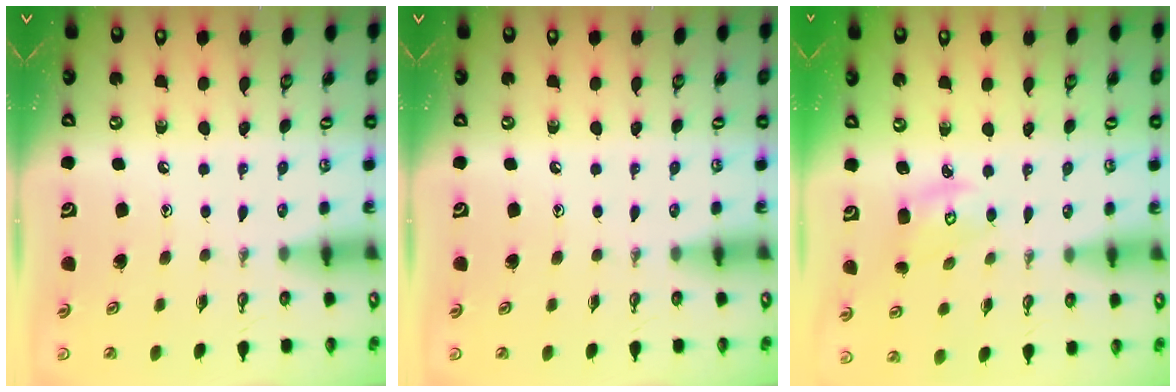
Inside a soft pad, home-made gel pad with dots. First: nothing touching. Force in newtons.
{"total": 0.0}
{"total": 2.8, "press": 2.8, "slide": 0.2}